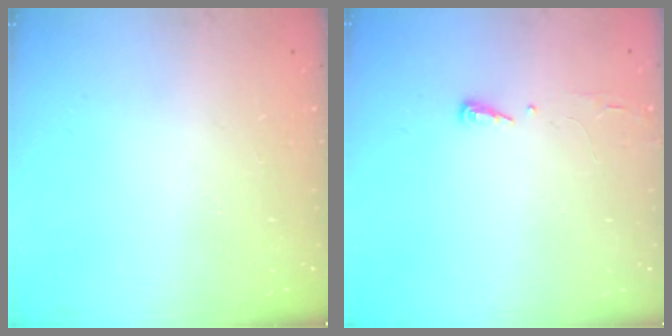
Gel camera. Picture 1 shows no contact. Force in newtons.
{"total": 2.9, "press": 2.9, "slide": 0.4}